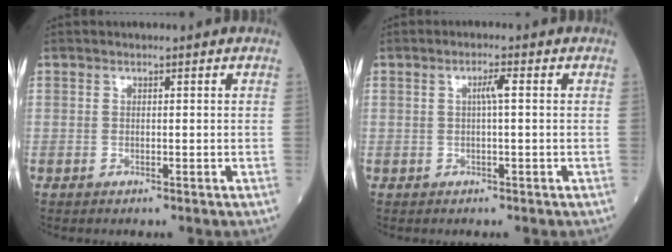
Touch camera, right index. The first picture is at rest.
{"total": 2.0, "force": [0.4, 0.2, 2.0], "torque": [-0.037, 0.003, 0.005]}